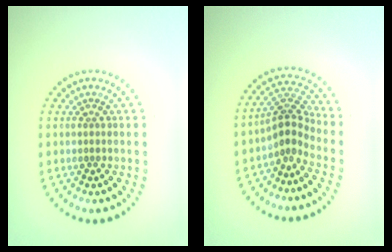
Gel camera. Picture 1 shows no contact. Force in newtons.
{"total": 3.0, "press": 2.2, "slide": 2.0}